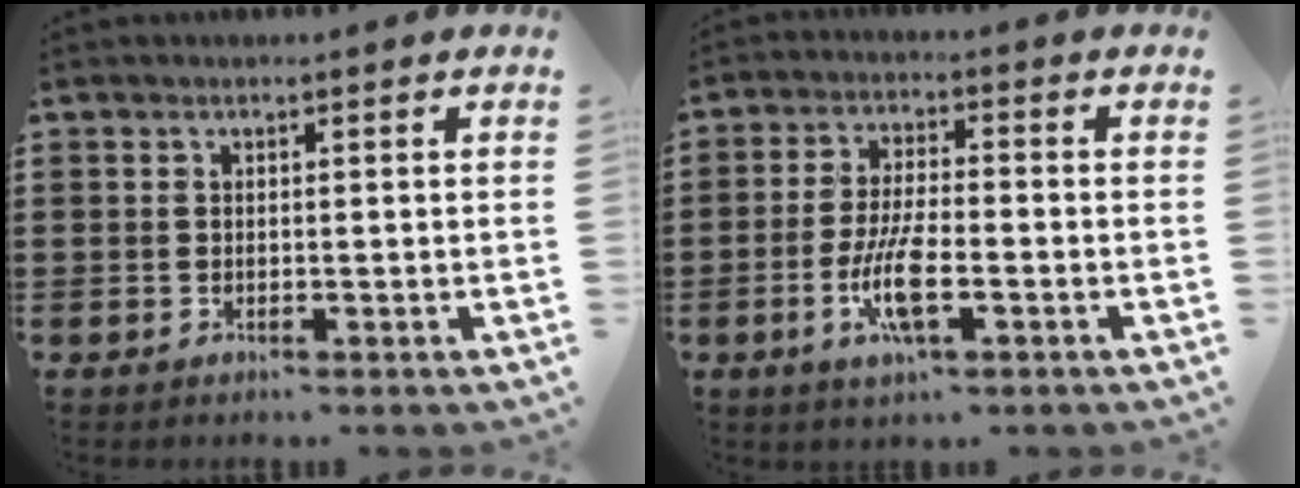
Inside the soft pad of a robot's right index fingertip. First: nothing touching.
{"total": 7.6, "force": [-2.7, 2.1, 6.8], "torque": [-0.150, -0.014, -0.053]}